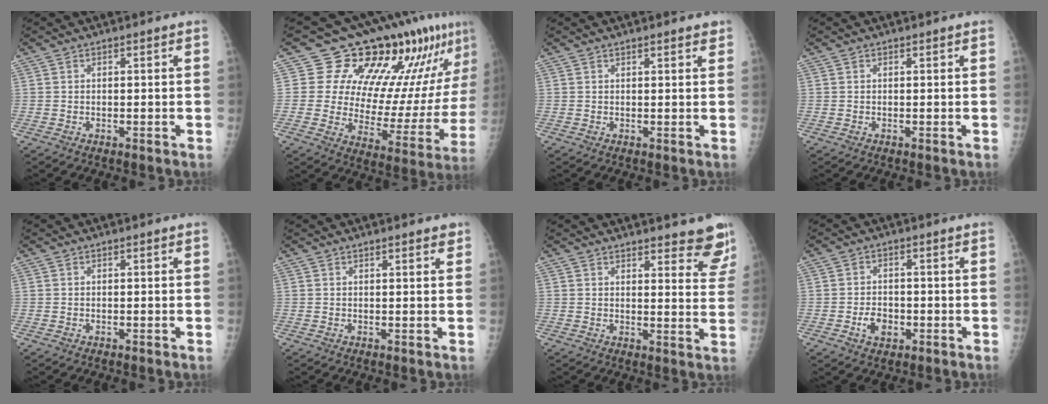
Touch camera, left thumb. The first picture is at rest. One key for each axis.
{"total": 20.8, "fx": 14.8, "fy": 9.4, "fz": 11.3, "tx": -0.094, "ty": -0.075, "tz": 0.198}
{"total": 1.9, "fx": 1.5, "fy": 0.4, "fz": 1.0, "tx": -0.008, "ty": -0.003, "tz": 0.018}
{"total": 0.0}
{"total": 0.0}
{"total": 2.1, "fx": 1.7, "fy": 0.5, "fz": 1.2, "tx": -0.009, "ty": -0.003, "tz": 0.019}
{"total": 10.4, "fx": 9.5, "fy": 2.2, "fz": 3.6, "tx": -0.005, "ty": -0.061, "tz": 0.091}
{"total": 4.4, "fx": -1.4, "fy": 3.2, "fz": 2.6, "tx": -0.031, "ty": 0.007, "tz": -0.023}